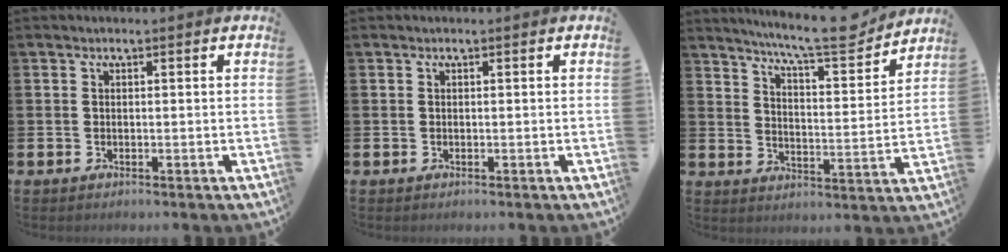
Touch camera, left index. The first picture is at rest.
{"total": 0.0}
{"total": 8.9, "force": [8.2, 0.6, 3.5], "torque": [-0.073, -0.055, 0.139]}